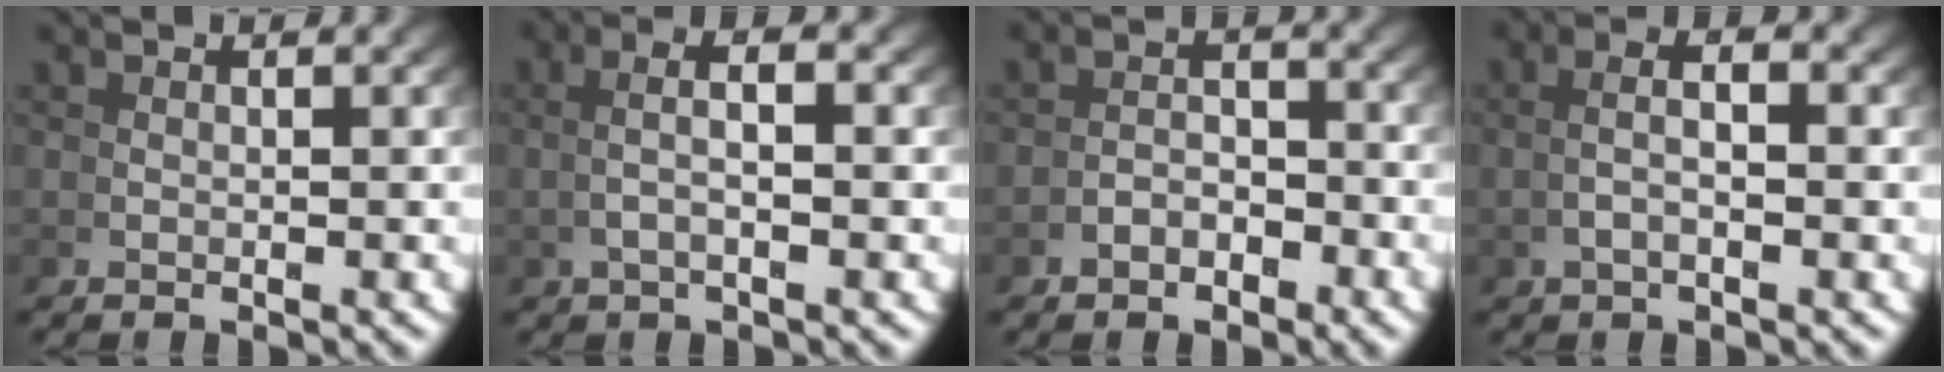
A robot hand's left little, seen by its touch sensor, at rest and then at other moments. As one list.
[{"total": 2.9, "force": [0.7, 0.4, 2.8], "torque": [-0.047, 0.010, 0.013]}, {"total": 2.2, "force": [-1.9, 0.8, 0.8], "torque": [0.002, 0.000, -0.036]}, {"total": 2.6, "force": [0.4, 0.6, 2.5], "torque": [-0.042, 0.006, 0.008]}]